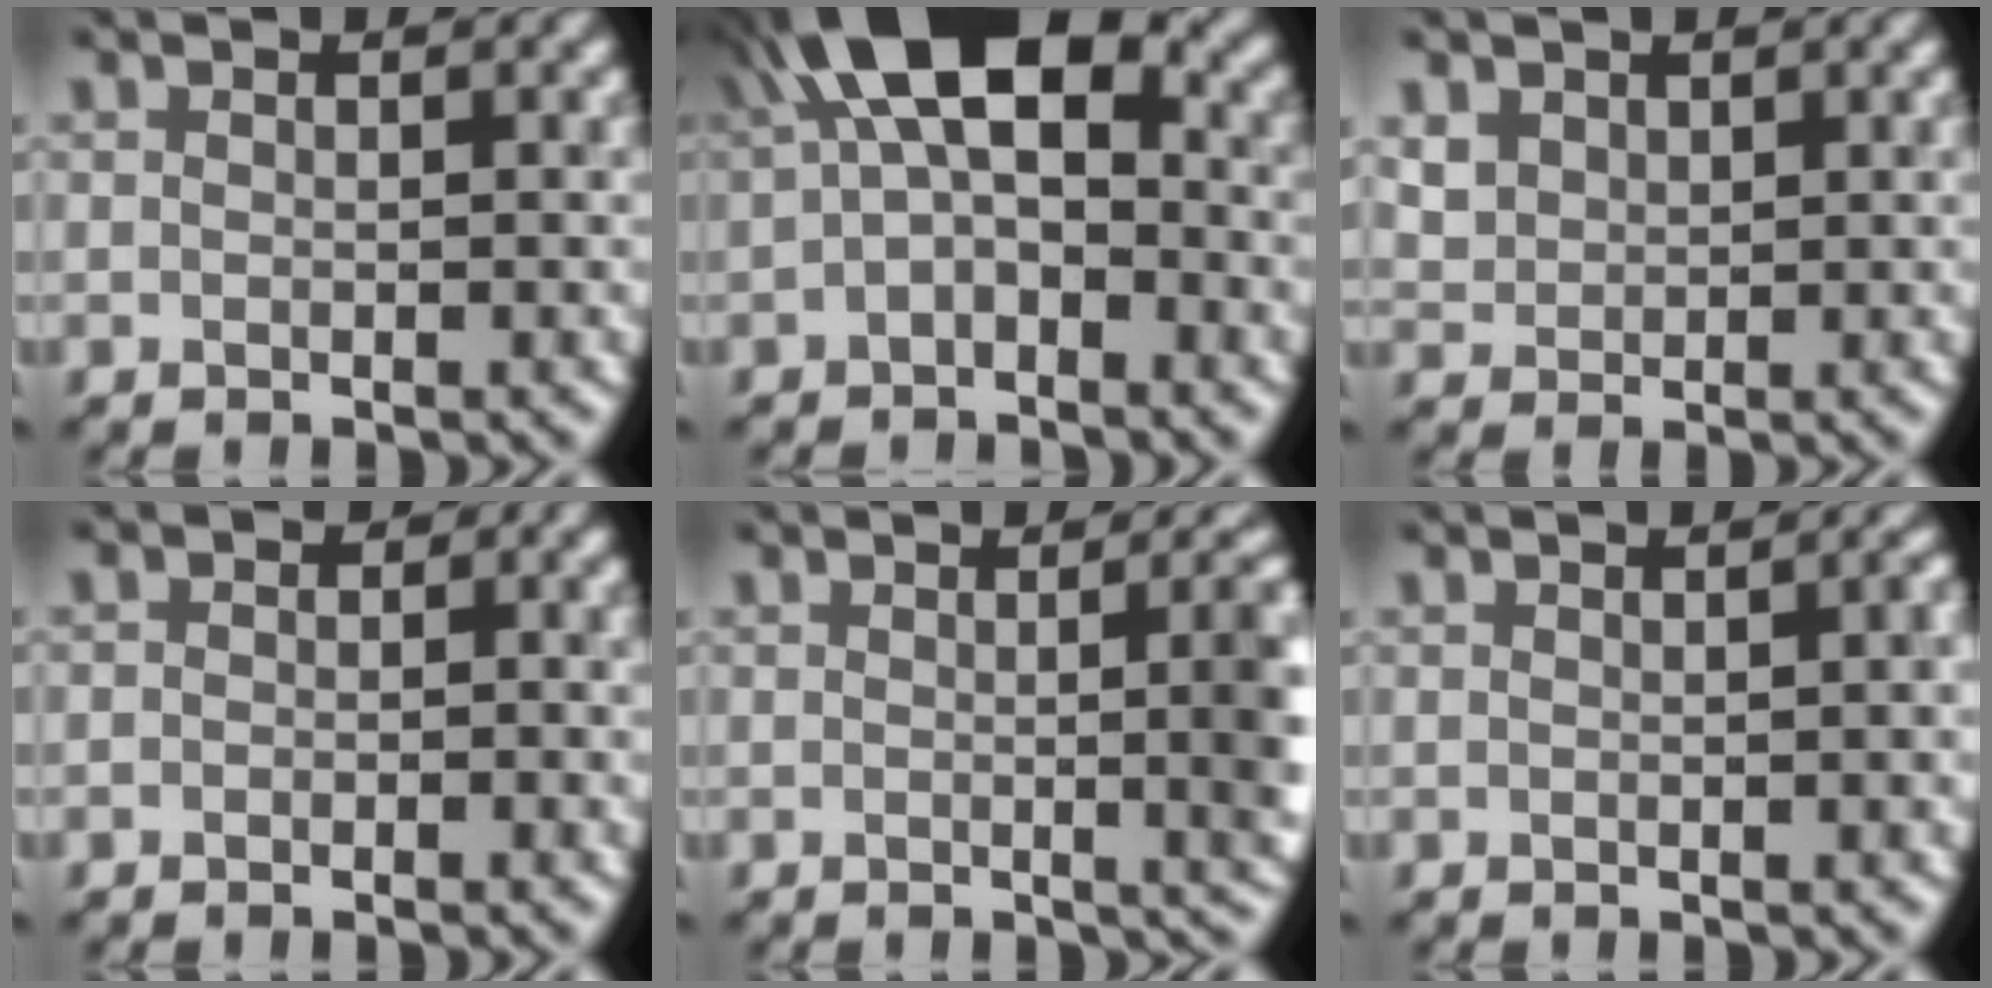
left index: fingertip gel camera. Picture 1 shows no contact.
{"total": 9.4, "force": [1.5, 4.5, 8.1], "torque": [-0.135, 0.037, 0.007]}
{"total": 1.6, "force": [0.8, 1.4, 0.1], "torque": [-0.005, 0.004, 0.020]}
{"total": 1.4, "force": [-0.7, 1.0, 0.7], "torque": [-0.007, 0.002, -0.010]}
{"total": 7.1, "force": [-0.2, 2.8, 6.5], "torque": [-0.046, 0.009, -0.005]}
{"total": 2.7, "force": [-0.1, 1.4, 2.3], "torque": [-0.005, 0.017, -0.012]}